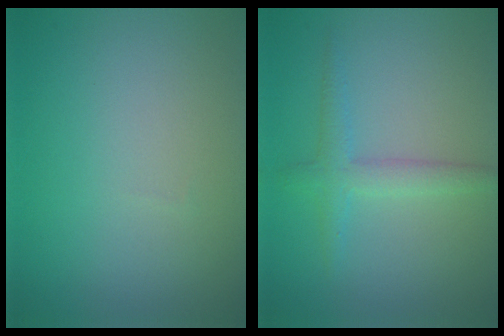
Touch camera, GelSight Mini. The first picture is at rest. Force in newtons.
{"total": 2.3, "press": 2.3, "slide": 0.1}